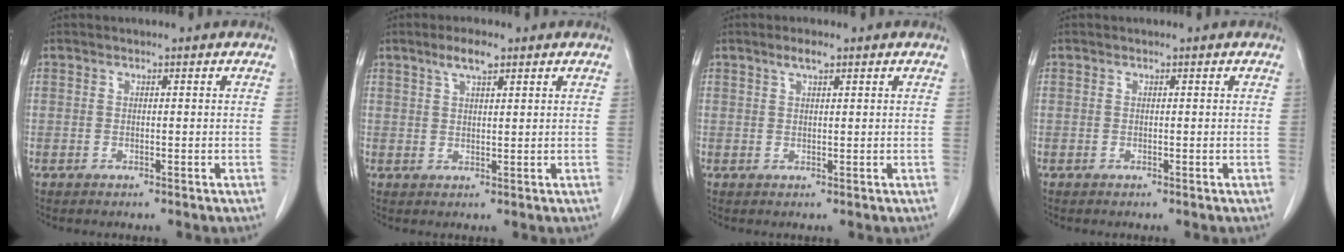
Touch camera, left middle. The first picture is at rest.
{"total": 3.7, "force": [2.4, 0.8, 2.7], "torque": [-0.057, 0.005, 0.046]}
{"total": 2.0, "force": [1.3, 0.3, 1.5], "torque": [-0.034, 0.004, 0.026]}
{"total": 0.0}